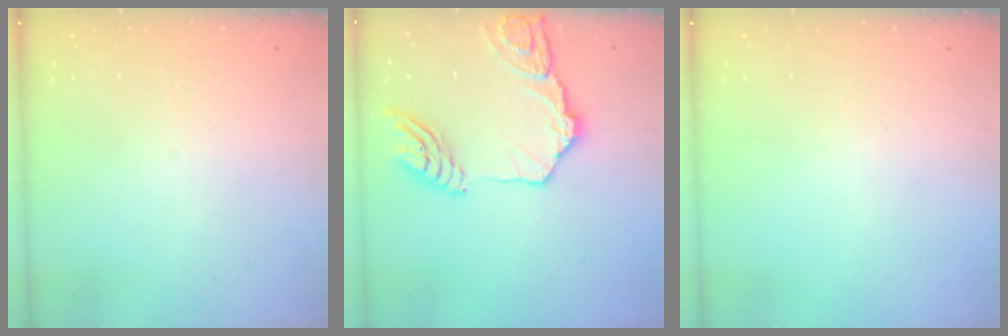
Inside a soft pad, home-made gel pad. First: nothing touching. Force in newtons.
{"total": 17.3, "press": 17.2, "slide": 1.8}
{"total": 0.0}